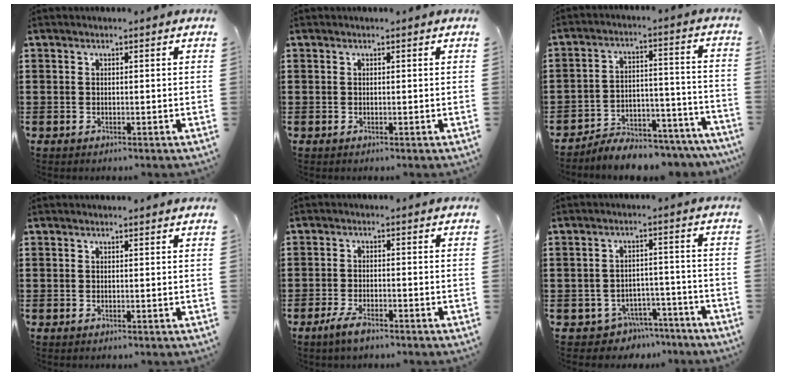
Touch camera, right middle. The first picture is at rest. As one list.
[{"total": 0.0}, {"total": 5.9, "force": [-5.8, 0.9, 0.5], "torque": [-0.007, 0.017, -0.115]}, {"total": 0.0}, {"total": 3.1, "force": [-2.2, 0.8, 2.1], "torque": [-0.048, -0.001, -0.044]}, {"total": 4.0, "force": [-3.7, 1.4, 0.4], "torque": [-0.014, 0.011, -0.078]}]